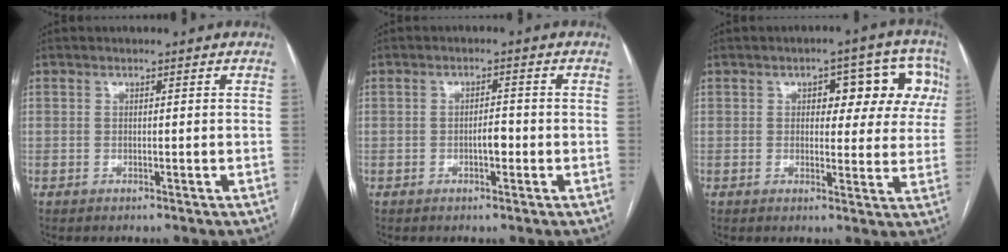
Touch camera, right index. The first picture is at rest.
{"total": 2.2, "force": [-0.7, 0.8, 1.9], "torque": [-0.029, 0.003, -0.012]}
{"total": 10.1, "force": [3.2, 4.8, 8.2], "torque": [-0.079, 0.032, 0.037]}